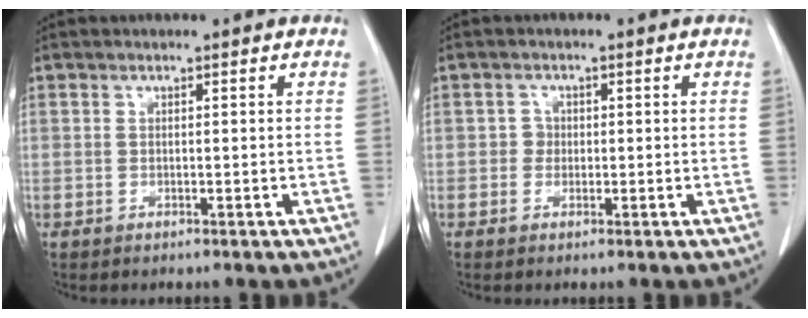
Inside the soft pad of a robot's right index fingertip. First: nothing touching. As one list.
[{"total": 1.5, "force": [0.0, 1.5, 0.2], "torque": [0.007, 0.006, -0.004]}]